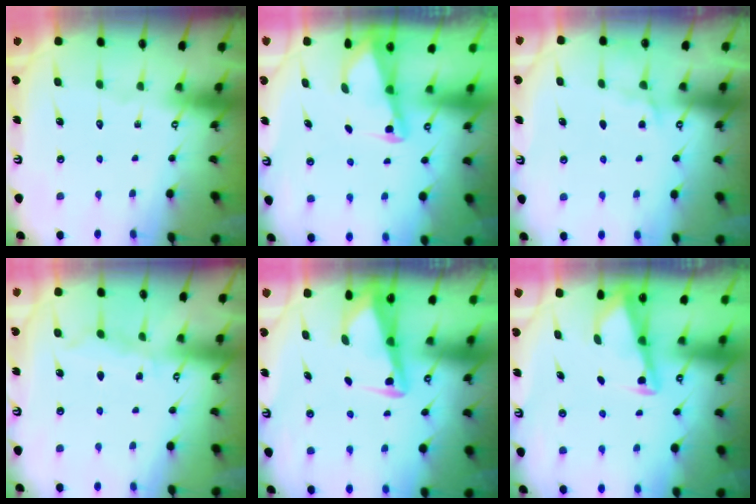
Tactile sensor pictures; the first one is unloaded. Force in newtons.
{"total": 2.0, "press": 2.0, "slide": 0.4}
{"total": 4.2, "press": 4.2, "slide": 0.6}
{"total": 5.5, "press": 5.4, "slide": 0.6}
{"total": 3.4, "press": 3.3, "slide": 0.8}
{"total": 2.9, "press": 2.9, "slide": 0.3}